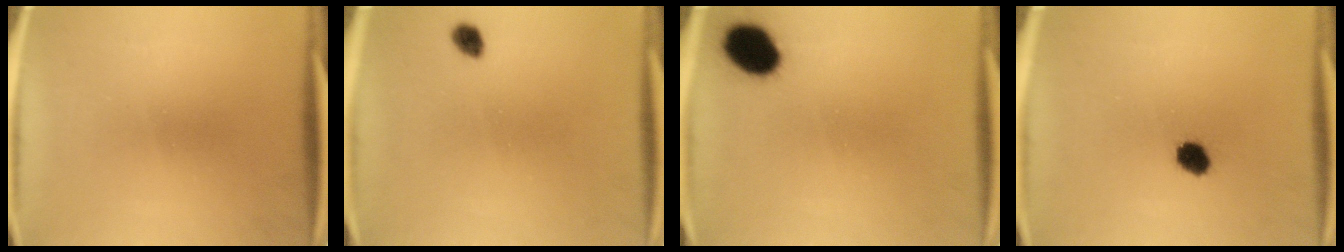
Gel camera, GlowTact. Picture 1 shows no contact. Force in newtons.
{"total": 2.2}
{"total": 9.0}
{"total": 4.2}